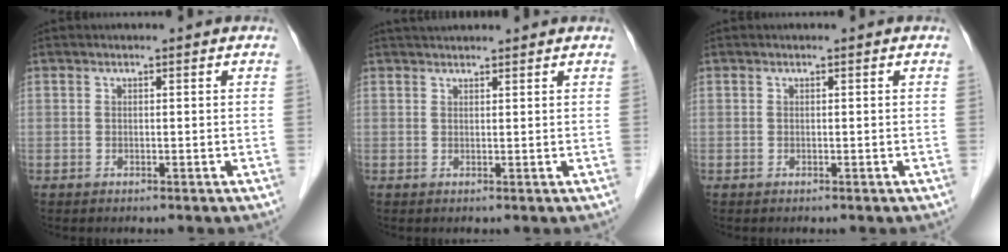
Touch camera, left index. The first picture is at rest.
{"total": 4.0, "force": [3.8, 0.5, 1.2], "torque": [-0.018, 0.037, 0.059]}
{"total": 0.0}